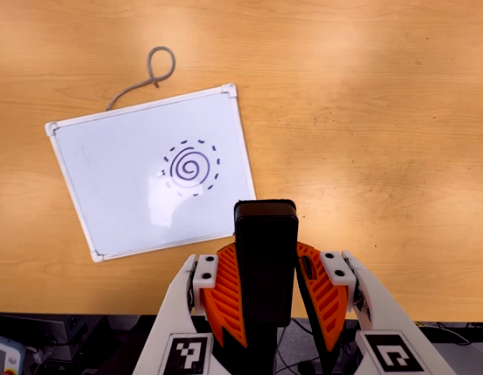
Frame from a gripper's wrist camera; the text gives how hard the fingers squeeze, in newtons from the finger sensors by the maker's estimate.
{"total": 7.2, "left": 6.1, "right": 8.3}